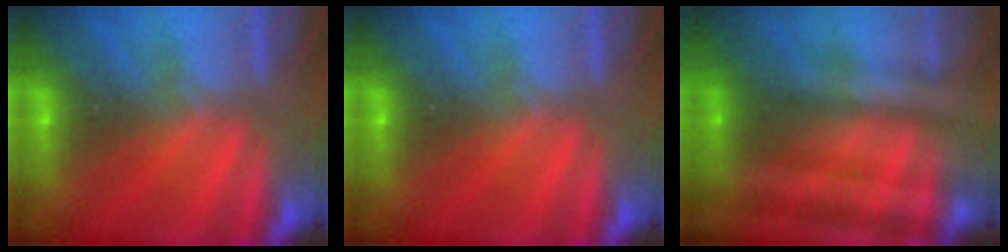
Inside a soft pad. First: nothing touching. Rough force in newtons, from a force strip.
{"total": 0.0}
{"total": 2.5}